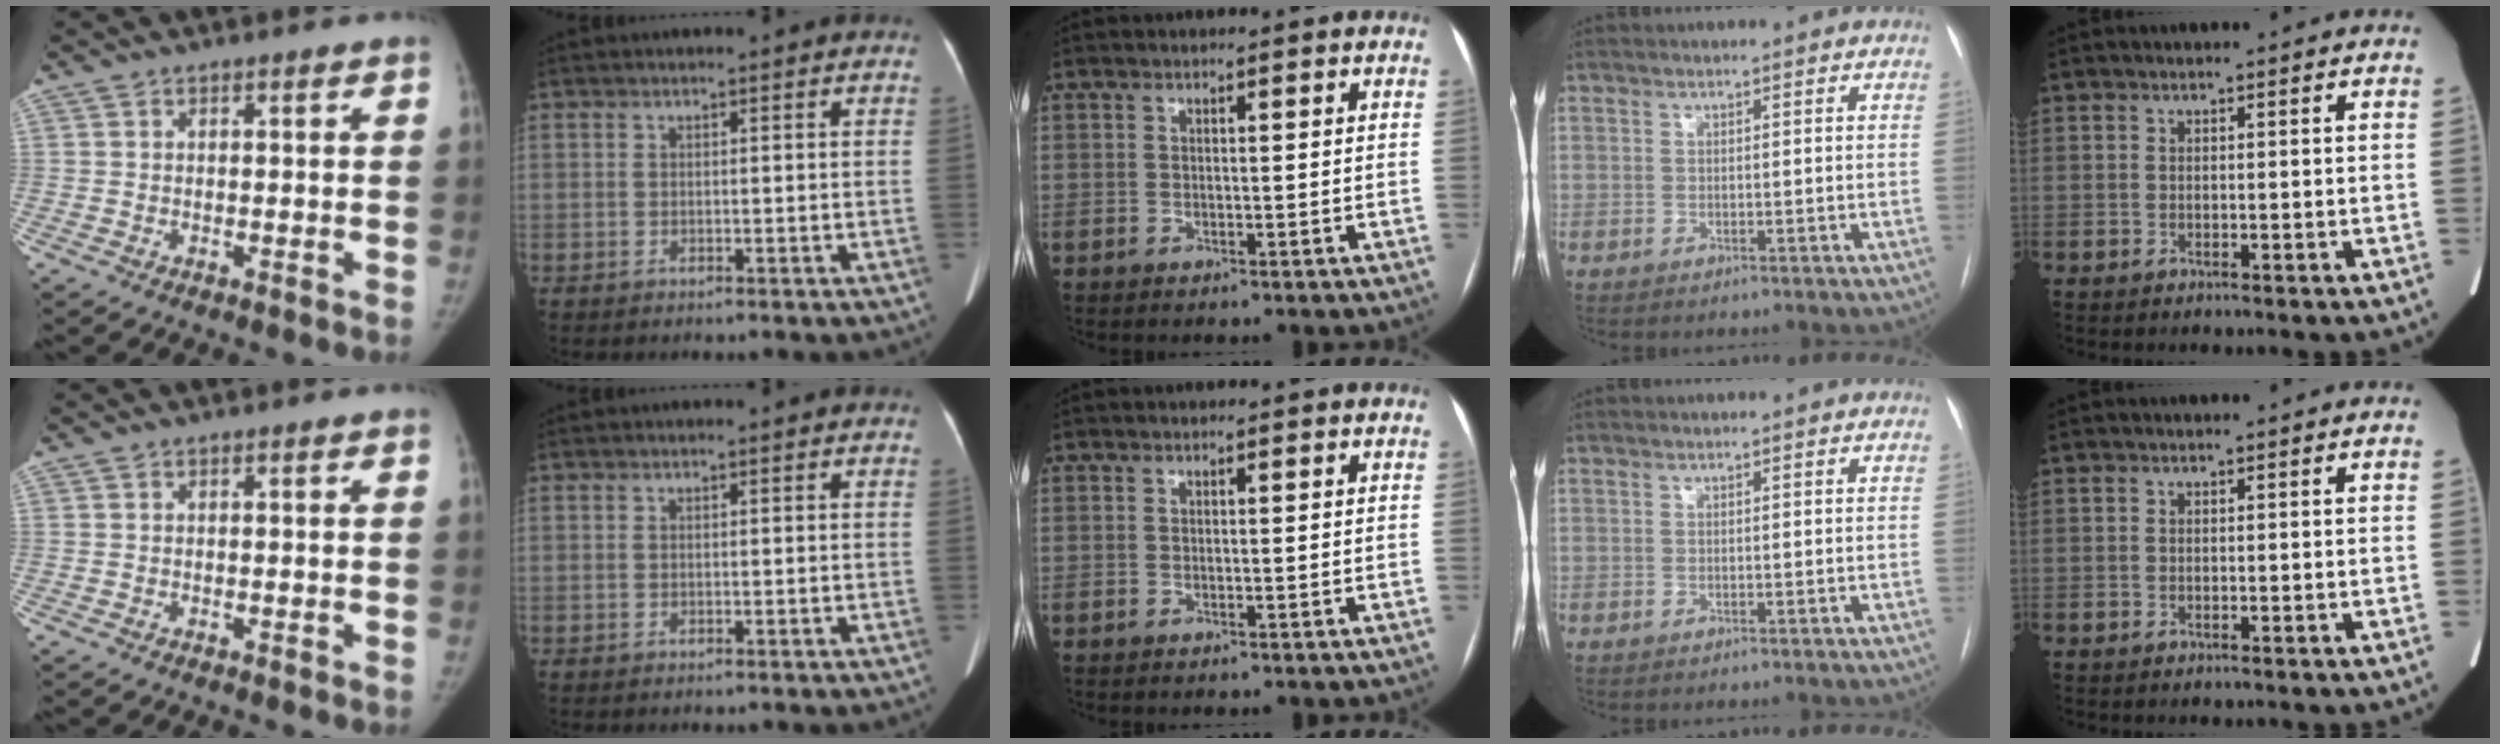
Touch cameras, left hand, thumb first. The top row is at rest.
{}